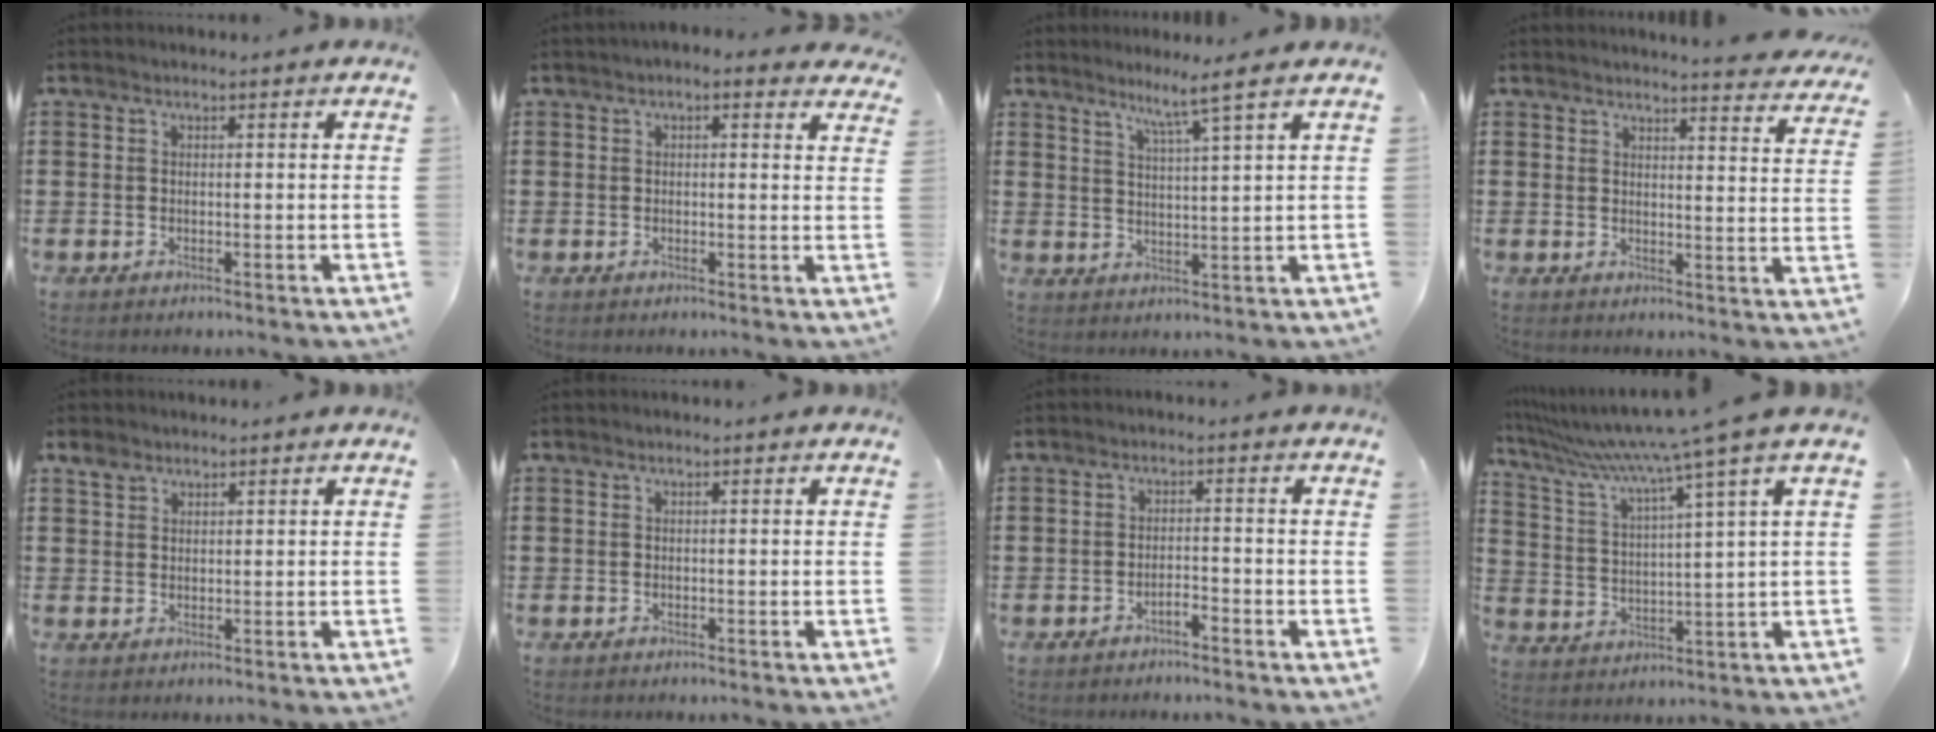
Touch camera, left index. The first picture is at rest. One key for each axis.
{"total": 1.7, "fx": 1.2, "fy": 0.8, "fz": 0.9, "tx": -0.021, "ty": 0.008, "tz": 0.020}
{"total": 4.6, "fx": 3.4, "fy": -1.2, "fz": 2.8, "tx": -0.064, "ty": -0.015, "tz": 0.054}
{"total": 3.6, "fx": 3.5, "fy": -0.4, "fz": 0.7, "tx": -0.019, "ty": -0.023, "tz": 0.059}
{"total": 2.4, "fx": 1.7, "fy": 1.5, "fz": 0.8, "tx": -0.014, "ty": 0.002, "tz": 0.030}
{"total": 0.0}
{"total": 1.7, "fx": -1.6, "fy": 0.2, "fz": 0.7, "tx": -0.018, "ty": 0.000, "tz": -0.030}
{"total": 8.0, "fx": 6.2, "fy": -1.6, "fz": 4.8, "tx": -0.121, "ty": -0.049, "tz": 0.095}